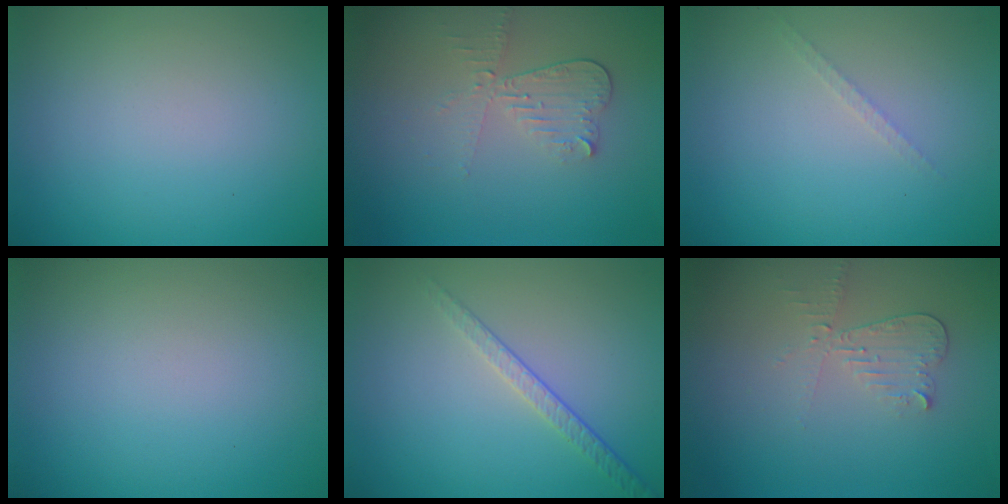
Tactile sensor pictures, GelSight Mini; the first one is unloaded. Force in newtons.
{"total": 2.5, "press": 2.3, "slide": 0.9}
{"total": 0.8, "press": 0.8, "slide": 0.0}
{"total": 0.0}
{"total": 1.9, "press": 1.4, "slide": 1.3}
{"total": 2.1, "press": 2.1, "slide": 0.4}